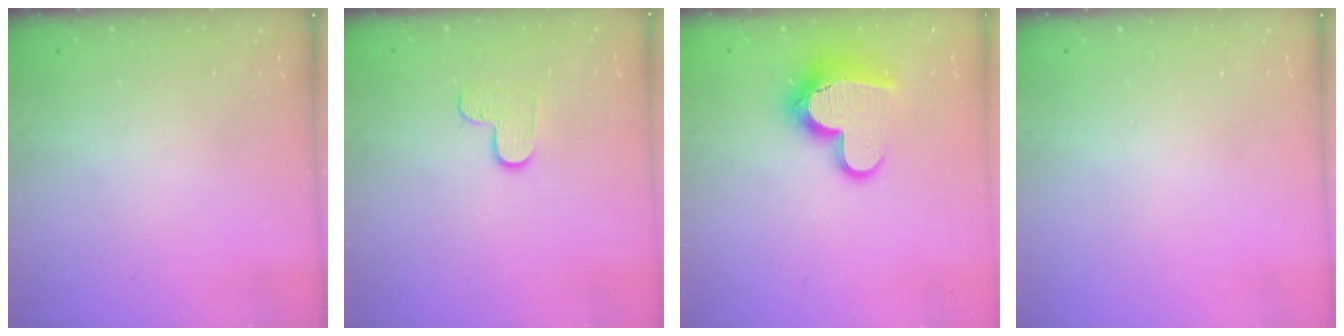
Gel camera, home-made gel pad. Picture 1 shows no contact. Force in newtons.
{"total": 5.9, "press": 5.8, "slide": 0.6}
{"total": 14.6, "press": 14.5, "slide": 1.2}
{"total": 0.0}